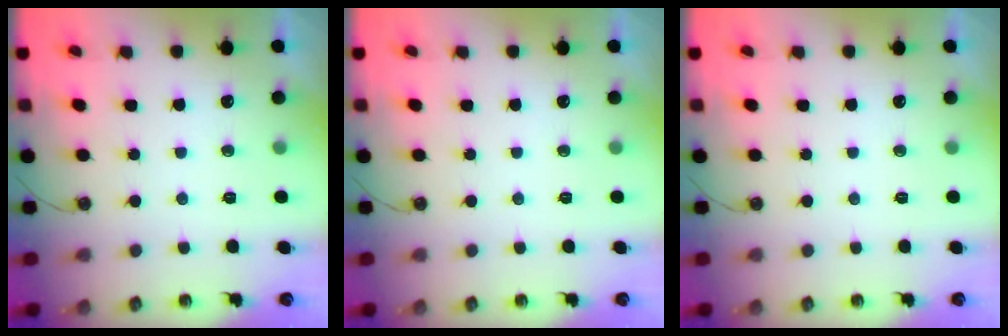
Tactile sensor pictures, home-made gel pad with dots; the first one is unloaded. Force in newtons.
{"total": 0.0}
{"total": 0.0}